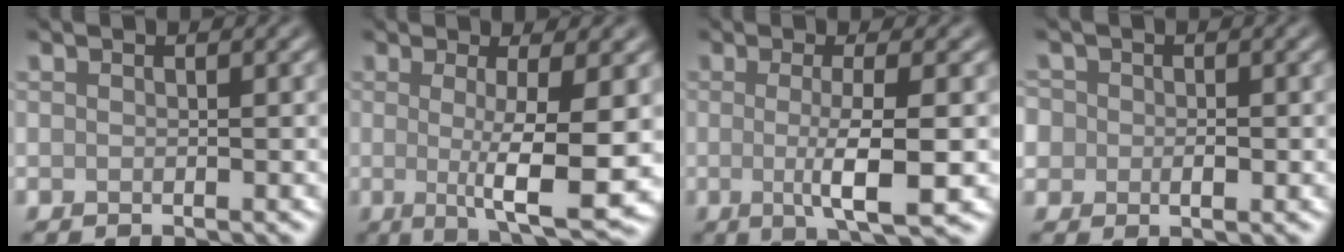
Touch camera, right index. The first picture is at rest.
{"total": 7.5, "force": [-0.4, 1.4, 7.4], "torque": [-0.109, -0.014, -0.003]}
{"total": 5.5, "force": [-0.6, 1.1, 5.3], "torque": [-0.087, -0.010, -0.009]}
{"total": 2.7, "force": [0.0, 2.3, 1.5], "torque": [-0.019, 0.001, -0.012]}